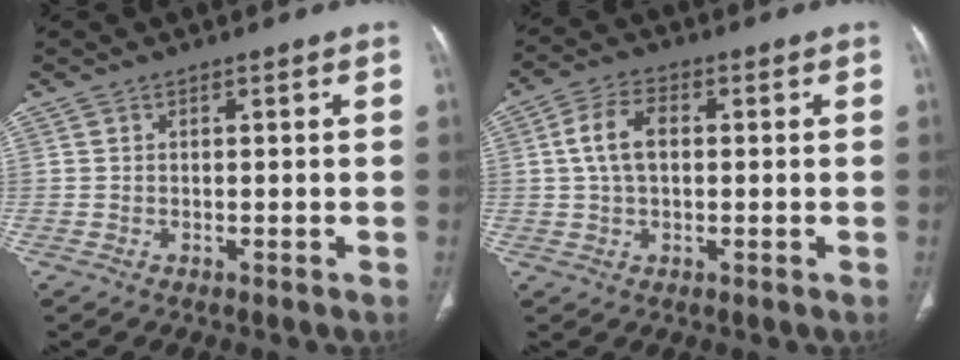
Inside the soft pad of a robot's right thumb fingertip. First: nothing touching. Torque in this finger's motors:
{"motor_torque": [0.29, 0.16, 0.82, 0.08, 0.25]}